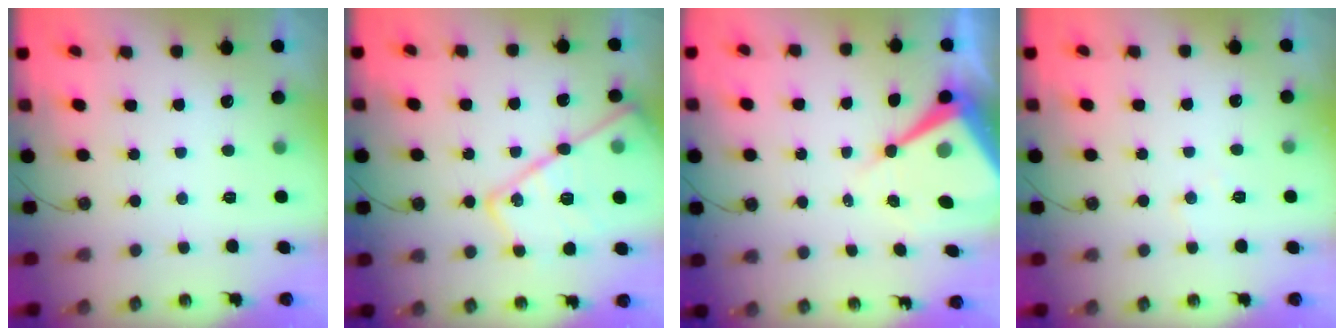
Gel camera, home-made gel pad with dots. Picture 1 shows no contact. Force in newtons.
{"total": 22.4, "press": 22.2, "slide": 2.4}
{"total": 12.4, "press": 12.4, "slide": 1.1}
{"total": 5.1, "press": 5.0, "slide": 0.8}